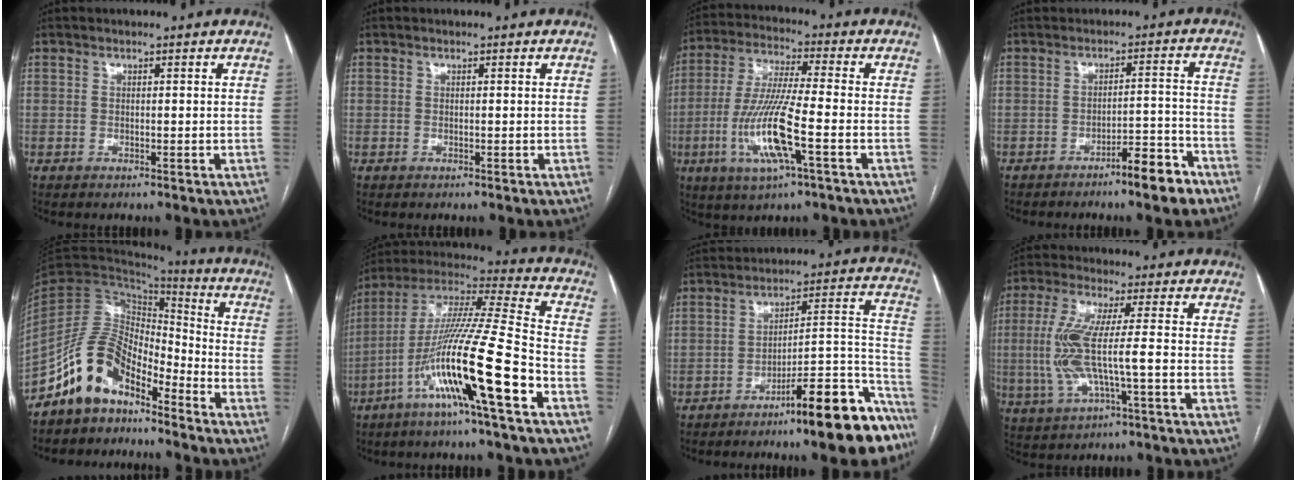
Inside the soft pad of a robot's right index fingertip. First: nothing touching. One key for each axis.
{"total": 0.0}
{"total": 12.9, "fx": -4.0, "fy": 0.8, "fz": 12.2, "tx": -0.254, "ty": -0.010, "tz": -0.078}
{"total": 5.9, "fx": -4.5, "fy": 0.7, "fz": 3.7, "tx": -0.041, "ty": 0.007, "tz": -0.068}
{"total": 11.1, "fx": -8.4, "fy": 5.0, "fz": 5.3, "tx": -0.108, "ty": 0.033, "tz": -0.162}
{"total": 19.2, "fx": -8.0, "fy": -0.5, "fz": 17.5, "tx": -0.340, "ty": -0.014, "tz": -0.152}
{"total": 15.8, "fx": -11.6, "fy": 2.3, "fz": 10.5, "tx": -0.081, "ty": 0.053, "tz": -0.176}
{"total": 9.8, "fx": -1.4, "fy": 0.9, "fz": 9.6, "tx": -0.210, "ty": 0.005, "tz": -0.028}